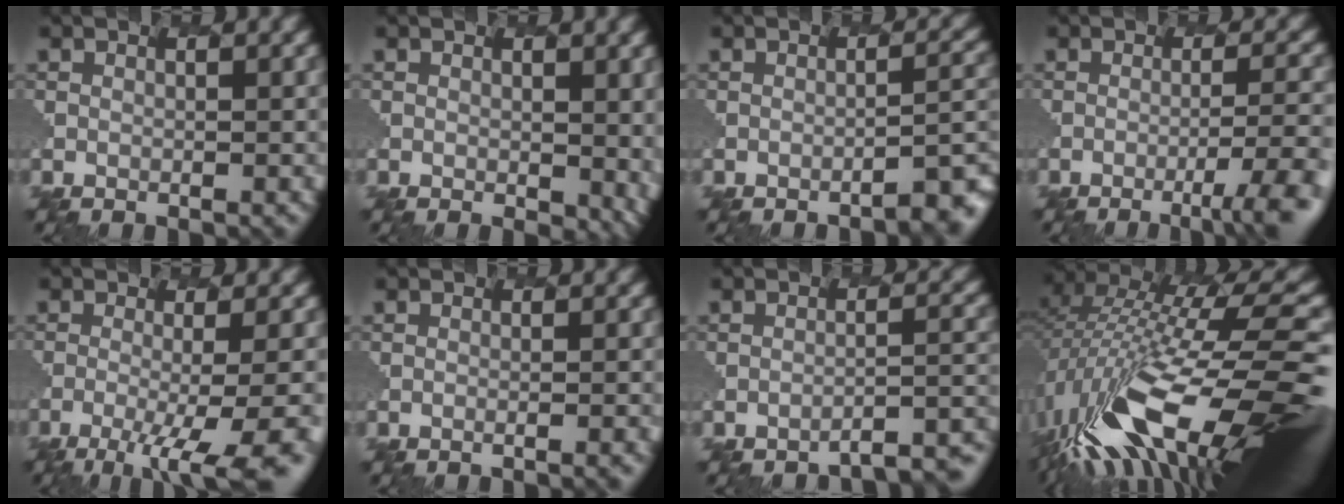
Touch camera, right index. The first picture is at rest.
{"total": 3.7, "force": [-0.3, 1.9, 3.2], "torque": [-0.041, -0.011, 0.009]}
{"total": 3.7, "force": [-2.2, 0.9, 2.8], "torque": [-0.033, 0.005, -0.032]}
{"total": 5.8, "force": [-3.0, 1.0, 4.9], "torque": [-0.069, 0.000, -0.042]}
{"total": 8.0, "force": [-4.0, 2.1, 6.6], "torque": [-0.089, -0.008, -0.053]}
{"total": 1.4, "force": [-0.4, 0.7, 1.1], "torque": [0.005, 0.008, -0.019]}
{"total": 5.1, "force": [-4.5, 0.9, 2.1], "torque": [-0.014, 0.013, -0.057]}
{"total": 14.3, "force": [-5.4, 4.6, 12.4], "torque": [-0.250, 0.025, -0.103]}